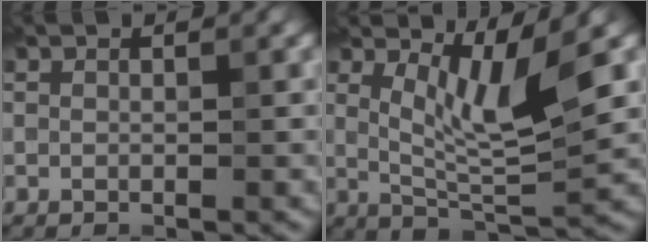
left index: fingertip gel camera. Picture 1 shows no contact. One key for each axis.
{"total": 5.8, "fx": 2.2, "fy": 1.2, "fz": 5.2, "tx": -0.098, "ty": -0.013, "tz": 0.044}